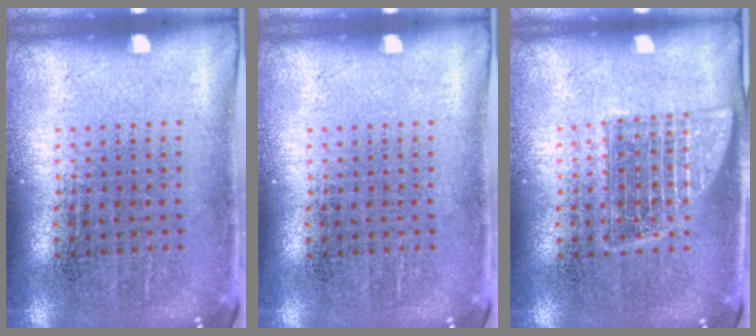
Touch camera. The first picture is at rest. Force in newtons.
{"total": 0.0}
{"total": 1.3, "press": 1.3, "slide": 0.3}